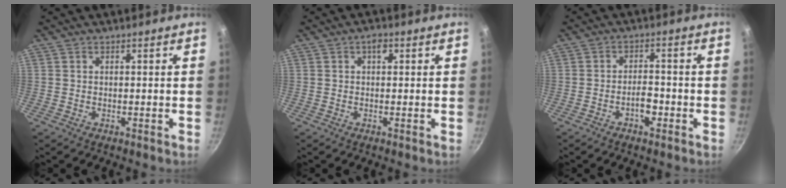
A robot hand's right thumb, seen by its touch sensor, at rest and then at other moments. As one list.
[{"total": 2.1, "force": [0.6, 1.3, 1.6], "torque": [-0.018, 0.004, 0.005]}, {"total": 4.0, "force": [-1.9, 1.9, 2.9], "torque": [-0.034, 0.022, -0.030]}]